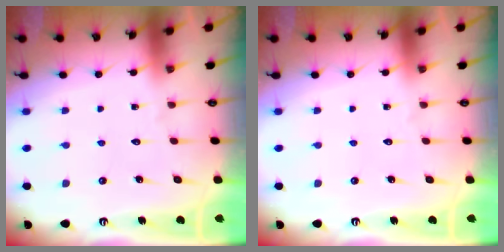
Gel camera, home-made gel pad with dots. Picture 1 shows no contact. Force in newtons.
{"total": 0.0}